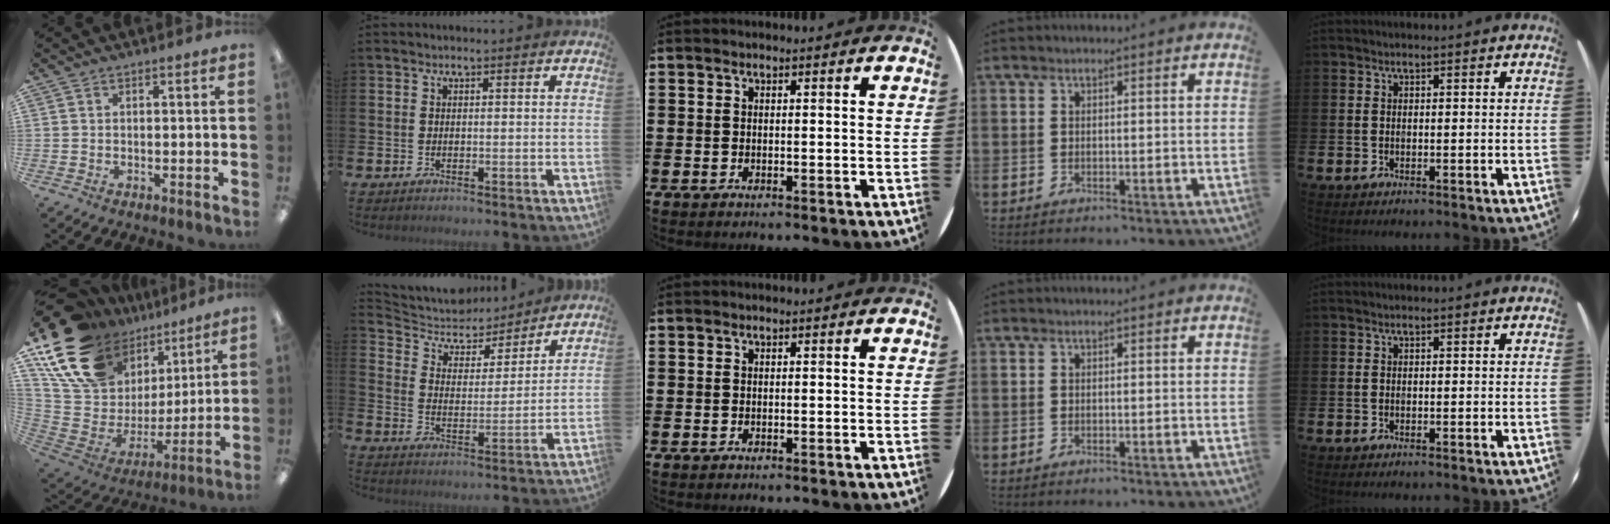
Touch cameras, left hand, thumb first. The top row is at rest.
{"thumb": {"total": 21.9, "force": [13.8, 13.7, 10.1], "torque": [-0.224, -0.069, 0.267]}, "index": {"total": 5.6, "force": [5.2, 2.1, 0.5], "torque": [-0.047, -0.043, 0.087]}}